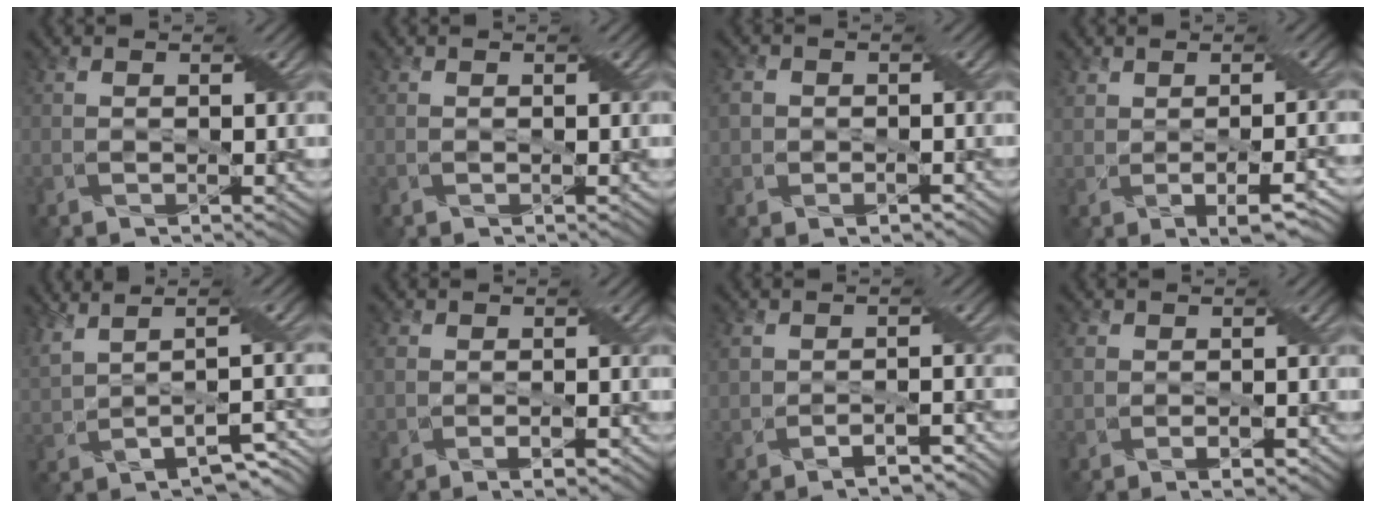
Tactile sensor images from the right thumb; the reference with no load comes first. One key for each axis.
{"total": 0.0}
{"total": 4.0, "fx": -0.4, "fy": 3.4, "fz": 2.0, "tx": -0.051, "ty": -0.002, "tz": -0.006}
{"total": 5.1, "fx": -0.6, "fy": 2.3, "fz": 4.5, "tx": -0.081, "ty": -0.002, "tz": -0.003}
{"total": 8.3, "fx": 1.2, "fy": 2.7, "fz": 7.8, "tx": -0.154, "ty": 0.004, "tz": 0.040}
{"total": 3.3, "fx": -1.1, "fy": 2.0, "fz": 2.4, "tx": -0.040, "ty": -0.004, "tz": -0.019}
{"total": 4.1, "fx": -2.4, "fy": 2.4, "fz": 2.2, "tx": -0.034, "ty": -0.008, "tz": -0.042}
{"total": 3.3, "fx": -0.9, "fy": 2.3, "fz": 2.2, "tx": -0.038, "ty": -0.006, "tz": -0.018}